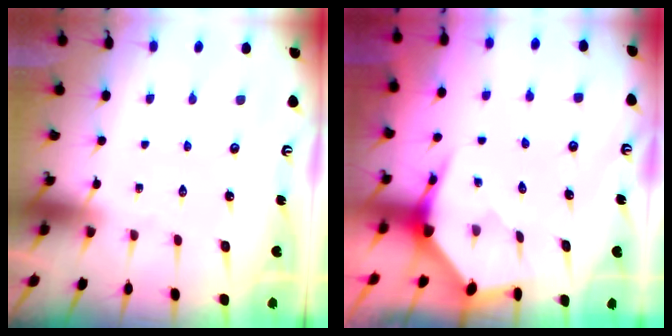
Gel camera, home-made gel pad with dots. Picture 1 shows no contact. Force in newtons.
{"total": 4.0, "press": 3.9, "slide": 0.4}